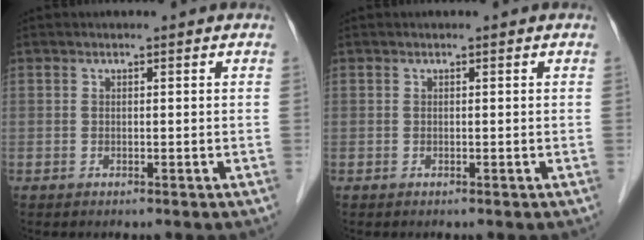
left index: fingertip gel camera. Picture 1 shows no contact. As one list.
[{"total": 0.0}]